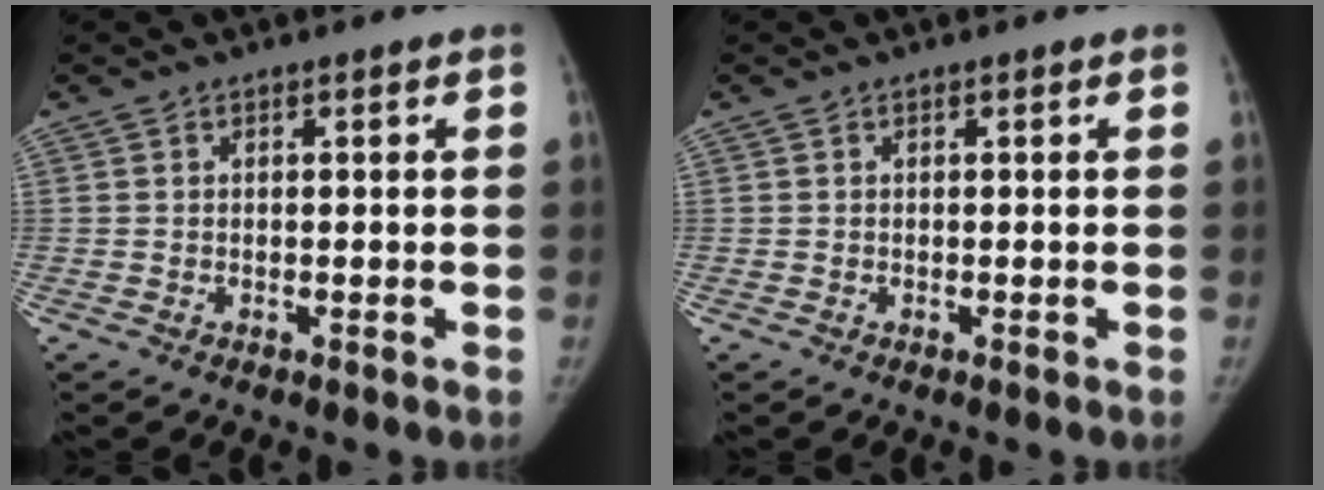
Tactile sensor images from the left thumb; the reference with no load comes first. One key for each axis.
{"total": 0.0}